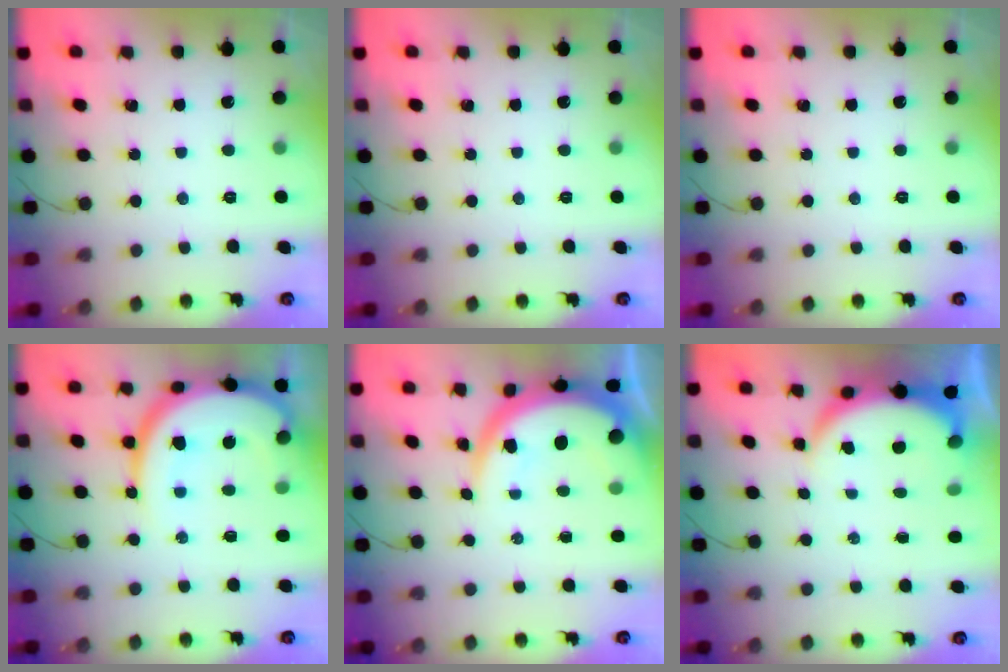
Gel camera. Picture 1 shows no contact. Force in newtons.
{"total": 0.0}
{"total": 0.0}
{"total": 16.9, "press": 16.9, "slide": 1.5}
{"total": 12.0, "press": 11.9, "slide": 1.0}
{"total": 6.2, "press": 6.1, "slide": 0.5}